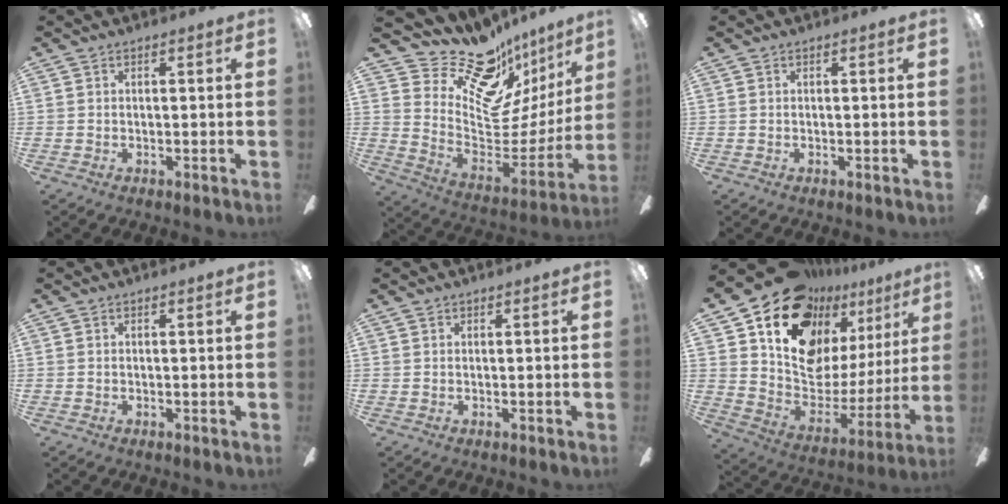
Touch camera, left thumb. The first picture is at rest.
{"total": 18.3, "force": [15.1, 7.8, 6.7], "torque": [-0.092, -0.143, 0.265]}
{"total": 0.0}
{"total": 0.0}
{"total": 0.0}
{"total": 16.5, "force": [11.6, 10.2, 5.8], "torque": [-0.102, -0.096, 0.215]}